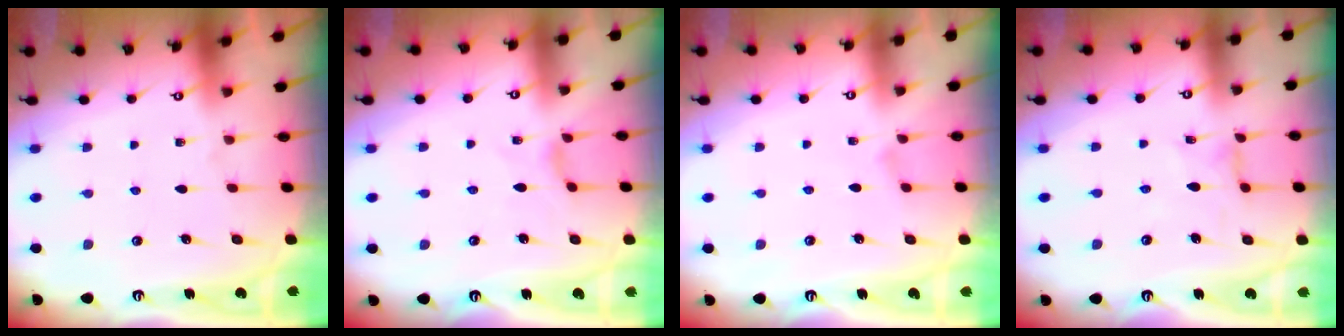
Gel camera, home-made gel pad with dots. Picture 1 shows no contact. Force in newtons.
{"total": 1.7, "press": 1.6, "slide": 0.4}
{"total": 0.7, "press": 0.6, "slide": 0.3}
{"total": 1.0, "press": 1.0, "slide": 0.1}